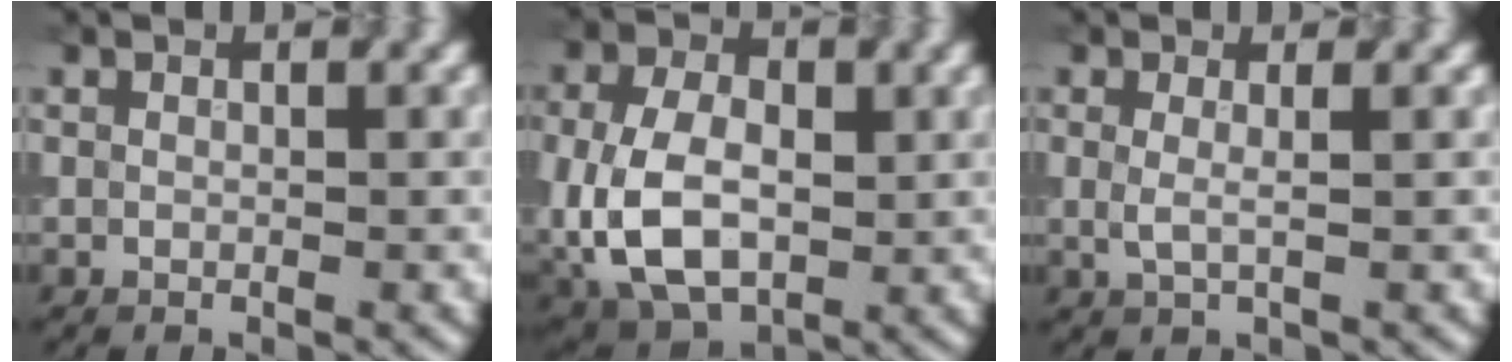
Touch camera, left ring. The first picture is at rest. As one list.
[{"total": 8.9, "force": [-0.9, 6.1, 6.5], "torque": [-0.147, -0.005, -0.019]}, {"total": 1.5, "force": [0.2, 0.5, 1.4], "torque": [-0.026, -0.007, 0.001]}]